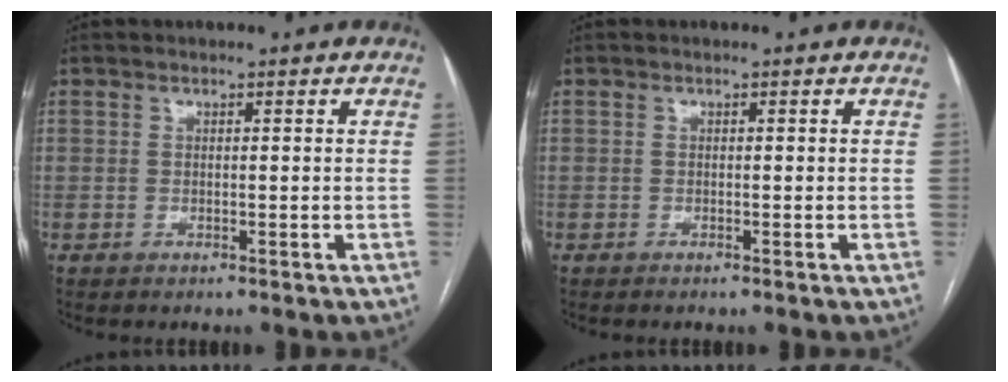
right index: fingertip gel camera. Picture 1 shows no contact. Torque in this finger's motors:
{"motor_torque": [-0.01, -0.10, 0.06, 0.01]}